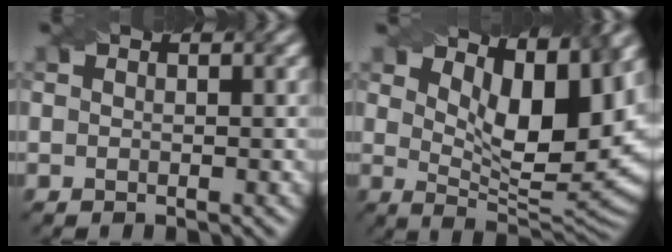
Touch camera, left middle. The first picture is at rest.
{"total": 10.0, "force": [4.5, 3.7, 8.1], "torque": [-0.130, -0.005, 0.075]}